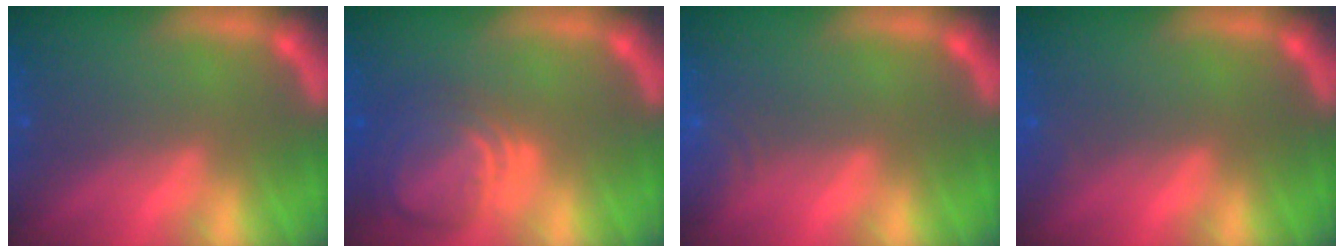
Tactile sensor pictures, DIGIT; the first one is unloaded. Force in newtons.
{"total": 7.0}
{"total": 3.0}
{"total": 0.9}